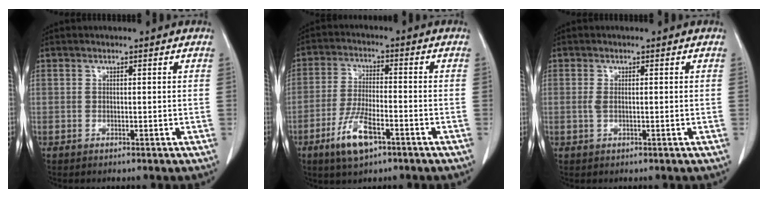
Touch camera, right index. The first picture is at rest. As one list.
[{"total": 8.0, "force": [-4.4, 2.2, 6.4], "torque": [-0.132, -0.009, -0.077]}, {"total": 1.4, "force": [0.0, 0.5, 1.3], "torque": [-0.030, 0.002, 0.002]}]